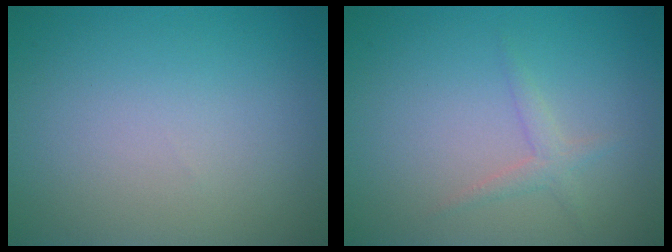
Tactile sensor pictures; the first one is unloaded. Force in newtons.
{"total": 1.2, "press": 1.2, "slide": 0.0}